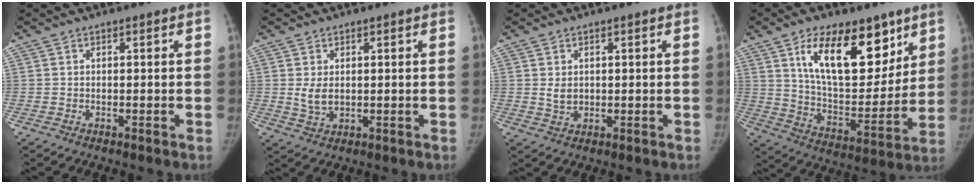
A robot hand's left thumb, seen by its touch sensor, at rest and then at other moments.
{"total": 3.4, "force": [0.6, 2.1, 2.6], "torque": [-0.046, -0.008, 0.017]}
{"total": 2.7, "force": [0.6, 1.9, 1.8], "torque": [-0.024, -0.006, 0.016]}
{"total": 21.4, "force": [11.2, 10.6, 14.8], "torque": [-0.177, -0.057, 0.195]}